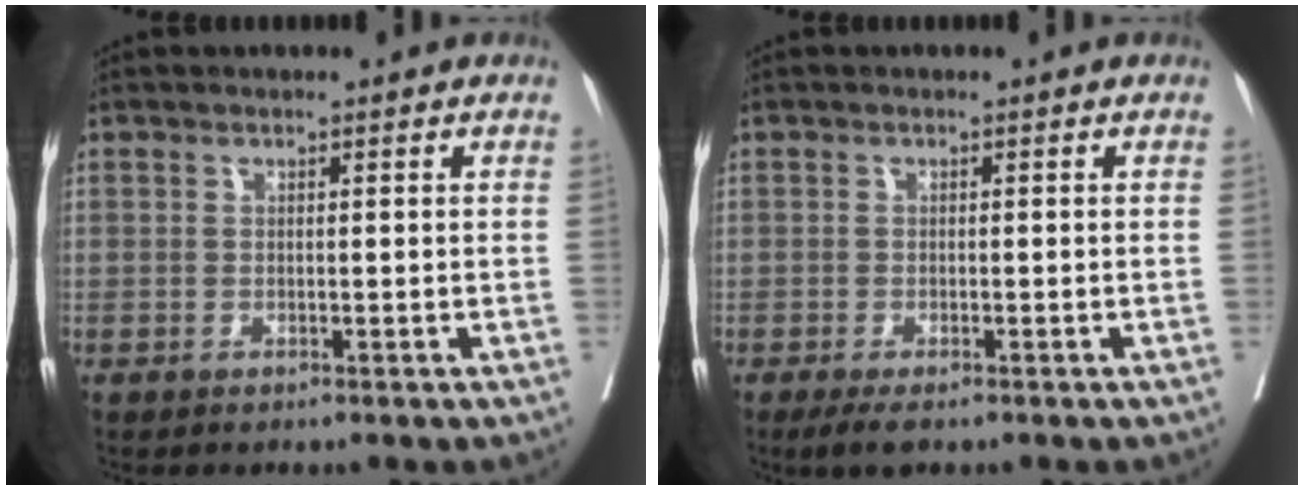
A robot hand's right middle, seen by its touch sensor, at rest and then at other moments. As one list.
[{"total": 3.1, "force": [-2.2, 0.8, 2.0], "torque": [-0.029, -0.005, -0.033]}]